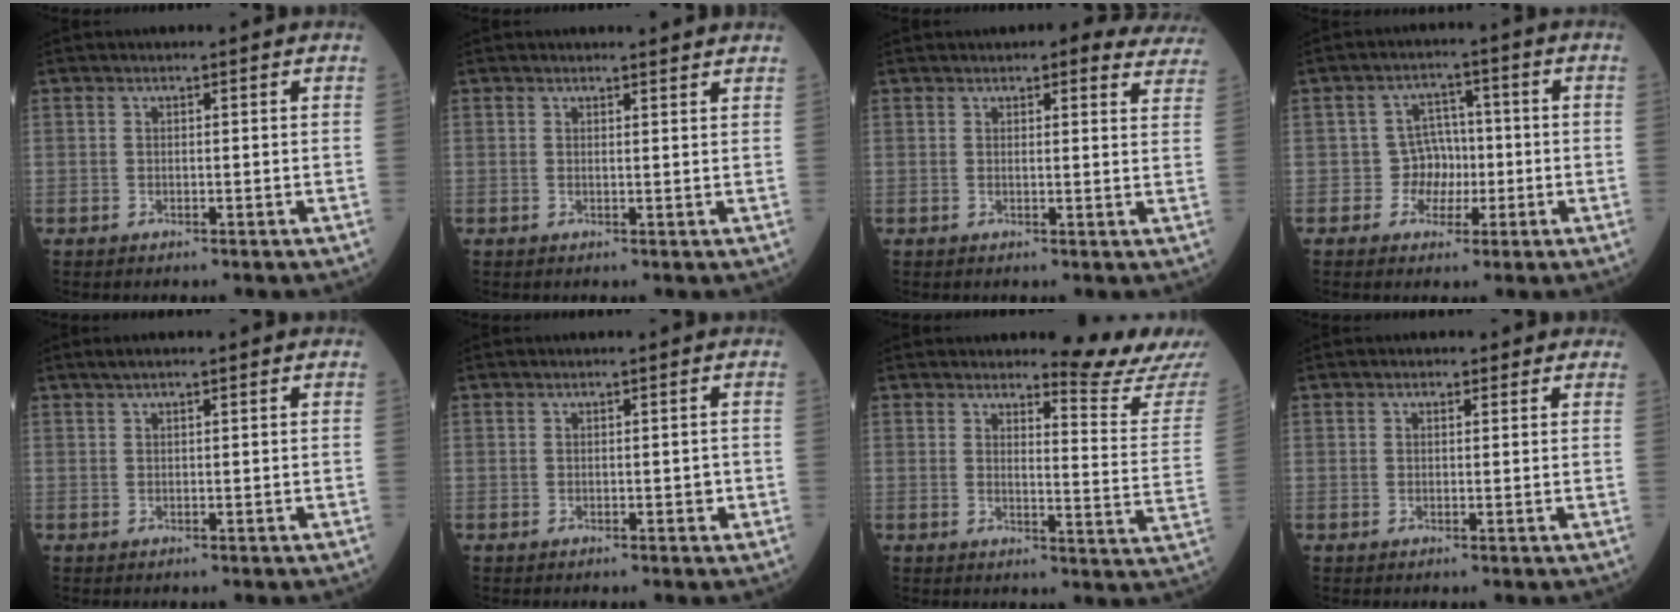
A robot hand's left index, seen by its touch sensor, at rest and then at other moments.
{"total": 2.4, "force": [2.4, 0.2, 0.3], "torque": [-0.012, -0.004, 0.024]}
{"total": 9.1, "force": [8.3, 2.5, 2.6], "torque": [-0.003, -0.004, 0.069]}
{"total": 4.6, "force": [-1.0, 4.4, 1.2], "torque": [-0.013, 0.015, -0.014]}
{"total": 2.8, "force": [2.1, 0.5, 1.8], "torque": [-0.033, 0.026, 0.037]}
{"total": 0.9, "force": [-0.2, 0.6, 0.7], "torque": [-0.009, 0.001, 0.001]}
{"total": 9.1, "force": [9.0, -1.6, 0.5], "torque": [-0.010, -0.102, 0.103]}
{"total": 1.8, "force": [1.1, 1.5, 0.1], "torque": [0.007, 0.004, 0.012]}